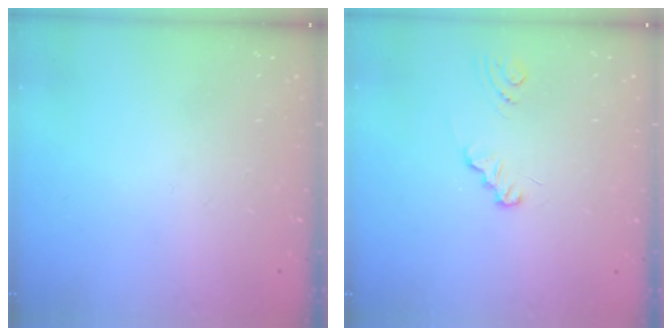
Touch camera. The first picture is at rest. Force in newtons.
{"total": 1.2, "press": 1.2, "slide": 0.1}